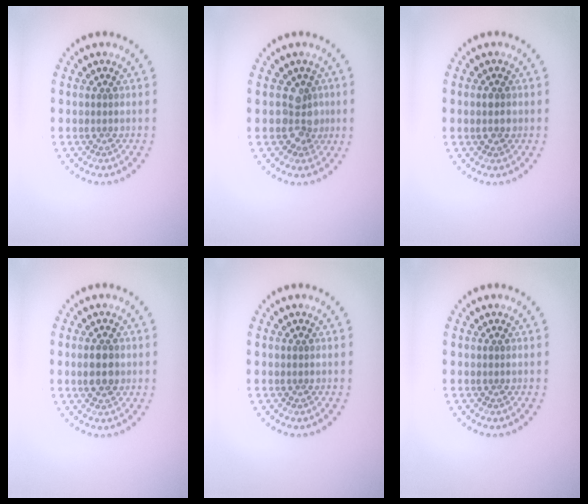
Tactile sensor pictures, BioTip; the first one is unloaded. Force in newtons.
{"total": 2.6, "press": 2.2, "slide": 1.4}
{"total": 1.7, "press": 1.7, "slide": 0.1}
{"total": 3.0, "press": 3.0, "slide": 0.1}
{"total": 0.0}
{"total": 0.0}